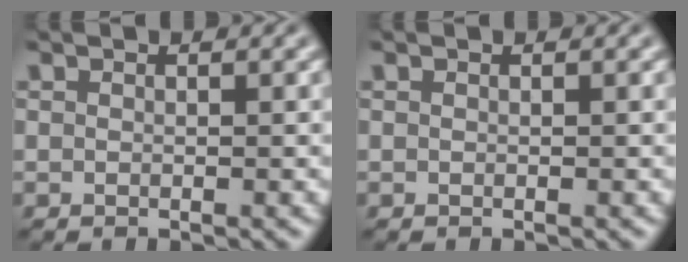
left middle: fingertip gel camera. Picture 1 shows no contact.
{"total": 0.0}